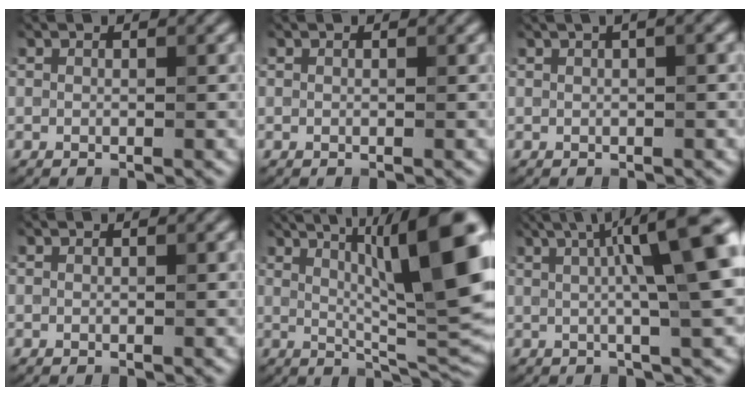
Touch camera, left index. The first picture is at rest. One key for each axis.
{"total": 0.0}
{"total": 4.2, "fx": 1.8, "fy": 2.0, "fz": 3.3, "tx": -0.019, "ty": 0.024, "tz": 0.002}
{"total": 0.0}
{"total": 13.2, "fx": 3.9, "fy": 3.0, "fz": 12.3, "tx": -0.147, "ty": 0.010, "tz": 0.063}
{"total": 9.6, "fx": 2.2, "fy": 1.9, "fz": 9.1, "tx": -0.091, "ty": 0.020, "tz": 0.024}